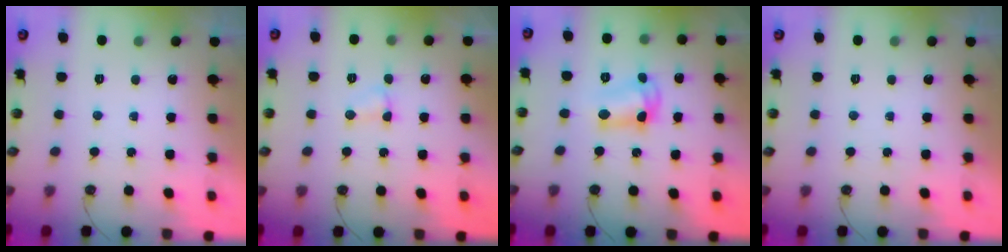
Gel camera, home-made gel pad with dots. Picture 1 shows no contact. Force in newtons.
{"total": 2.8, "press": 2.8, "slide": 0.4}
{"total": 8.7, "press": 8.6, "slide": 0.6}
{"total": 0.0}